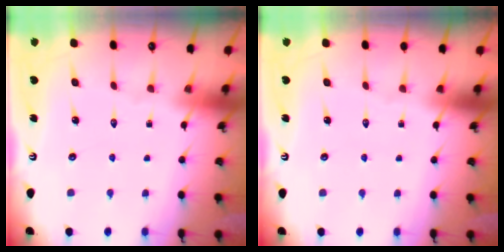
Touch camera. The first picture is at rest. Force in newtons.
{"total": 0.0}